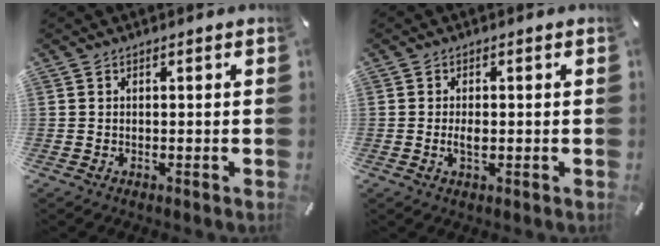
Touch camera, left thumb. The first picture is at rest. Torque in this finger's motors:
{"motor_torque": [0.54, 0.46, 0.47, 0.08, 0.04]}